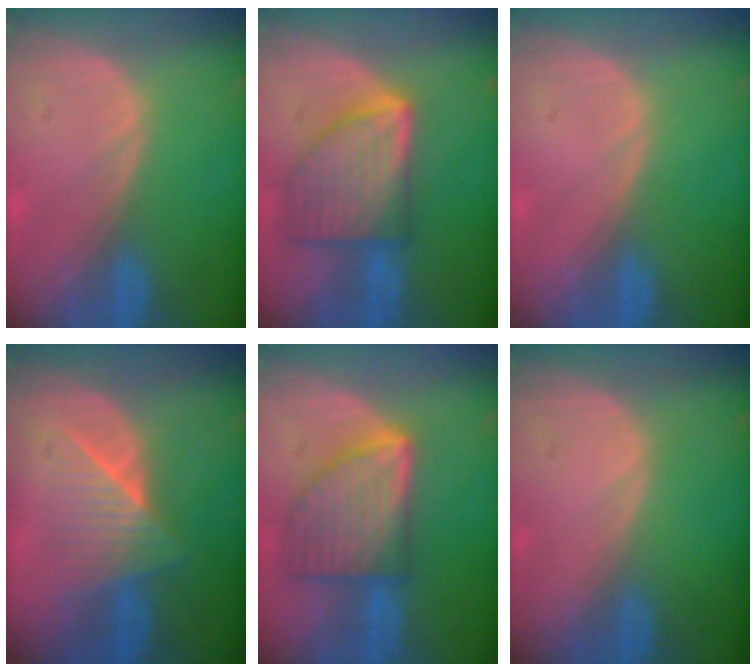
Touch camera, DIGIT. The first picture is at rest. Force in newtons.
{"total": 9.0, "press": 9.0, "slide": 0.6}
{"total": 0.0}
{"total": 6.4, "press": 6.1, "slide": 1.9}
{"total": 9.1, "press": 9.1, "slide": 0.4}
{"total": 0.0}